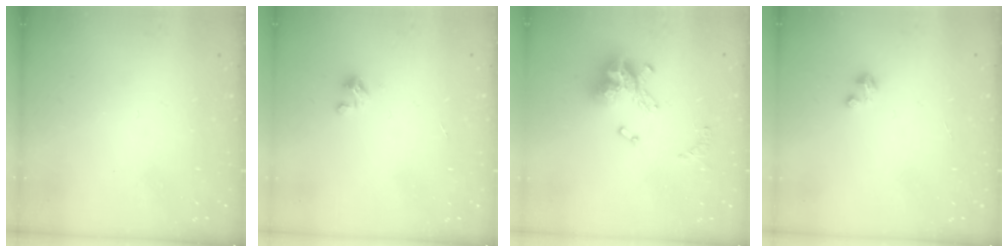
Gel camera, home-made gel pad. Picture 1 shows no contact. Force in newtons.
{"total": 2.0, "press": 2.0, "slide": 0.2}
{"total": 13.4, "press": 13.4, "slide": 1.3}
{"total": 0.6, "press": 0.6, "slide": 0.3}